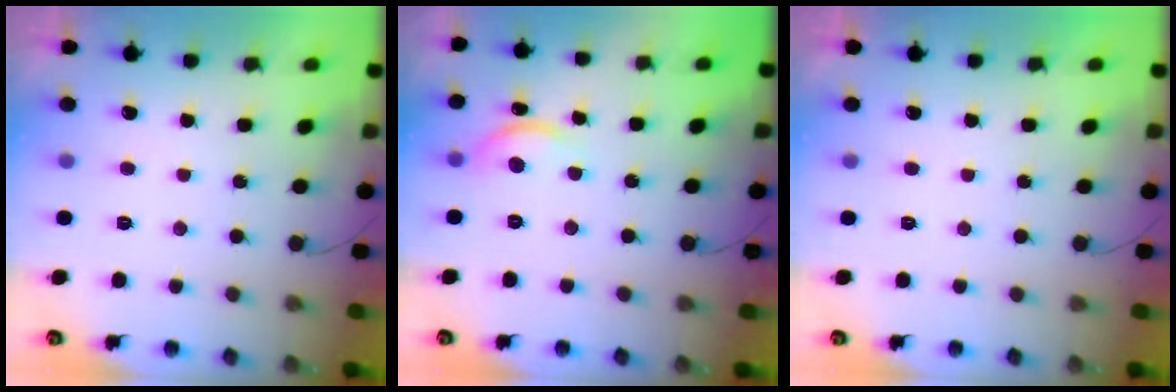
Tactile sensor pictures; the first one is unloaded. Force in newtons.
{"total": 10.8, "press": 10.8, "slide": 0.8}
{"total": 0.0}